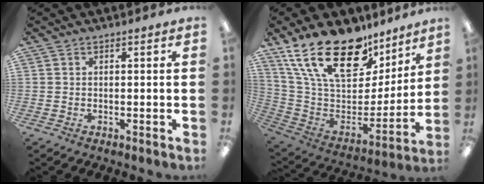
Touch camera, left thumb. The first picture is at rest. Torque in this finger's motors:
{"motor_torque": [0.72, 0.71, 1.50, -1.27, 0.22]}